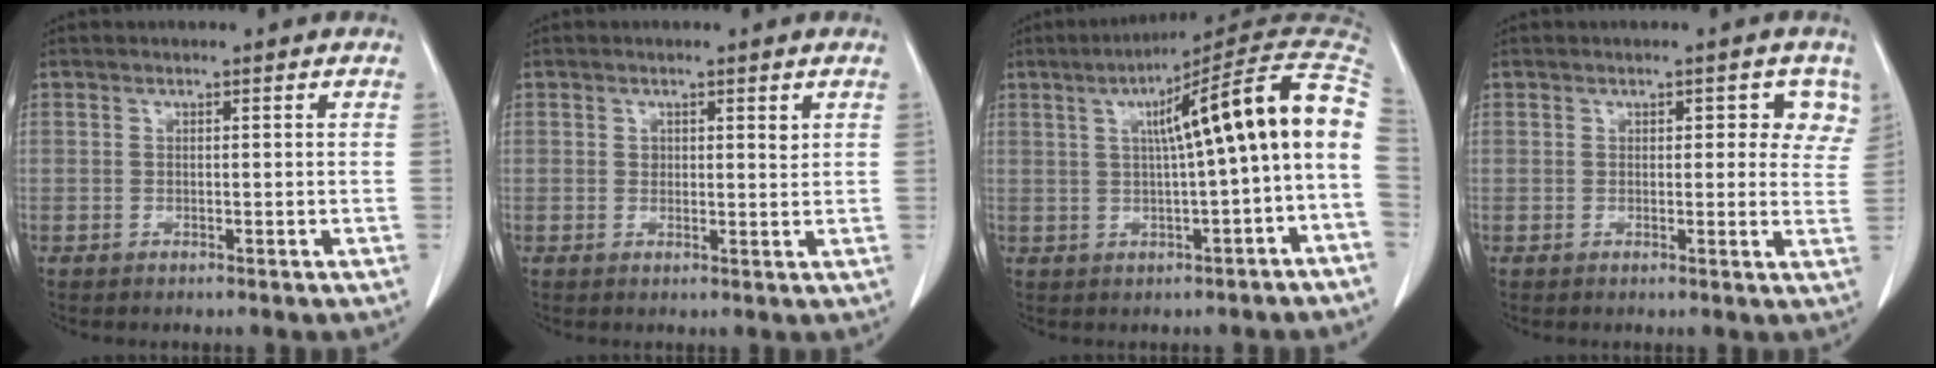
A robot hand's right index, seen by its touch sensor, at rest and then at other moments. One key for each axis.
{"total": 1.5, "fx": 0.8, "fy": 0.8, "fz": 1.0, "tx": -0.013, "ty": -0.004, "tz": 0.013}
{"total": 14.8, "fx": 1.4, "fy": 0.1, "fz": 14.8, "tx": -0.206, "ty": 0.040, "tz": 0.017}
{"total": 4.8, "fx": 2.4, "fy": 2.6, "fz": 3.2, "tx": -0.014, "ty": 0.004, "tz": 0.019}